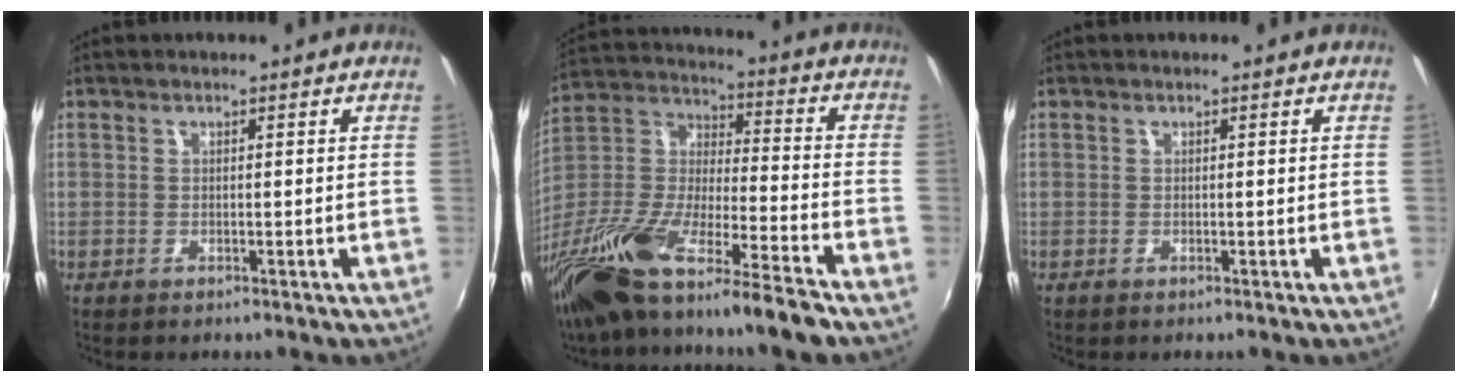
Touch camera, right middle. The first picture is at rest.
{"total": 24.0, "force": [-17.5, 2.8, 16.2], "torque": [-0.288, -0.040, -0.317]}
{"total": 0.0}